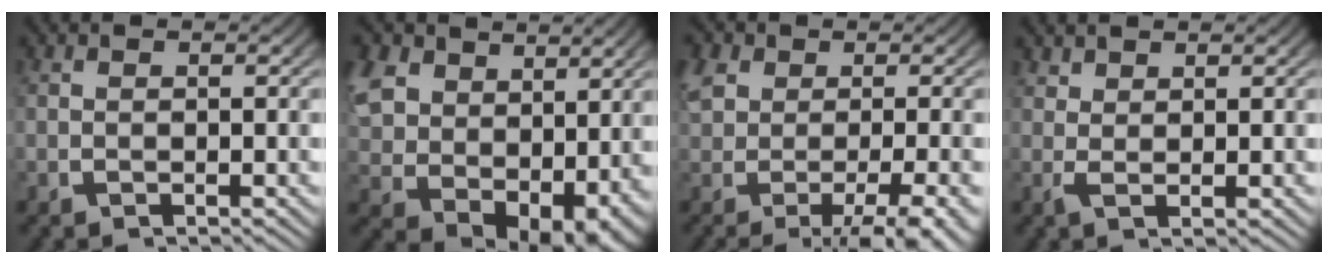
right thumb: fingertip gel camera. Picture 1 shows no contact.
{"total": 10.7, "force": [-0.5, 7.4, 7.7], "torque": [-0.167, -0.057, 0.026]}
{"total": 6.4, "force": [-2.7, 3.3, 4.7], "torque": [-0.090, -0.024, -0.022]}
{"total": 1.3, "force": [1.1, 0.1, 0.5], "torque": [-0.008, -0.001, 0.026]}